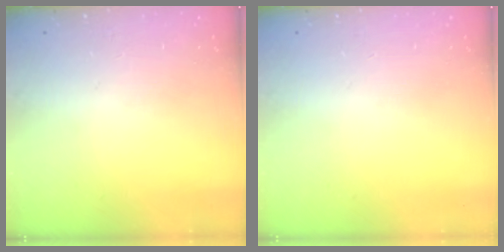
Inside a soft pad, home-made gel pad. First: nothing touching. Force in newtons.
{"total": 0.0}